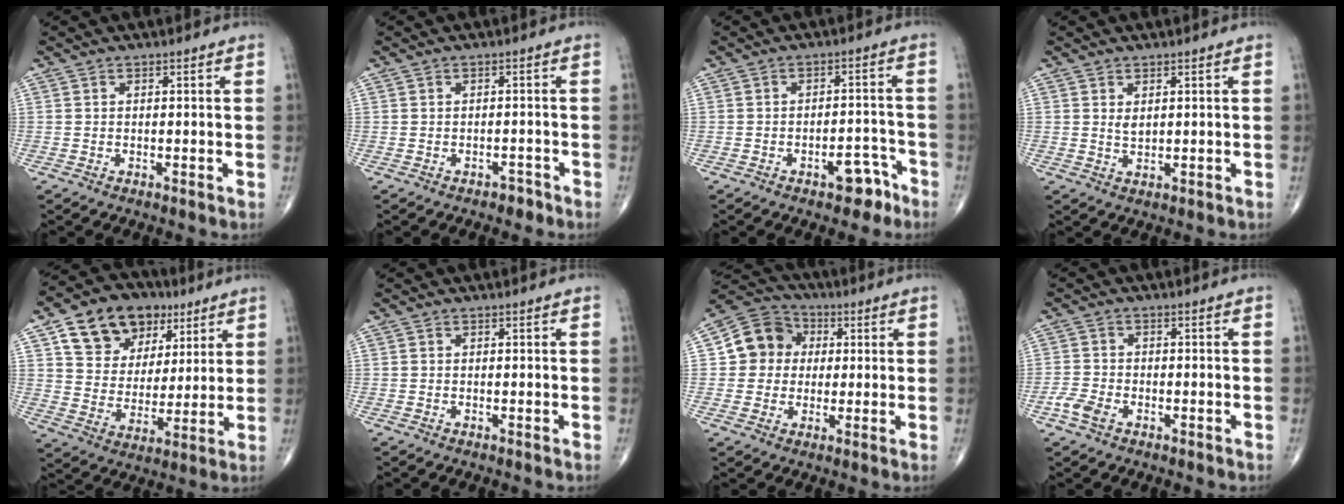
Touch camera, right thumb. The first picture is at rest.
{"total": 1.7, "force": [-1.2, 1.0, 0.6], "torque": [-0.004, 0.009, -0.016]}
{"total": 5.5, "force": [-3.3, 2.6, 3.5], "torque": [-0.034, 0.031, -0.041]}
{"total": 1.8, "force": [0.7, 0.9, 1.4], "torque": [-0.021, -0.008, 0.016]}
{"total": 17.0, "force": [8.7, 12.1, 8.2], "torque": [-0.100, -0.017, 0.152]}
{"total": 0.0}
{"total": 9.8, "force": [1.3, 9.0, 3.6], "torque": [-0.033, 0.013, 0.011]}
{"total": 3.6, "force": [-1.9, 2.2, 2.2], "torque": [-0.053, 0.009, -0.038]}